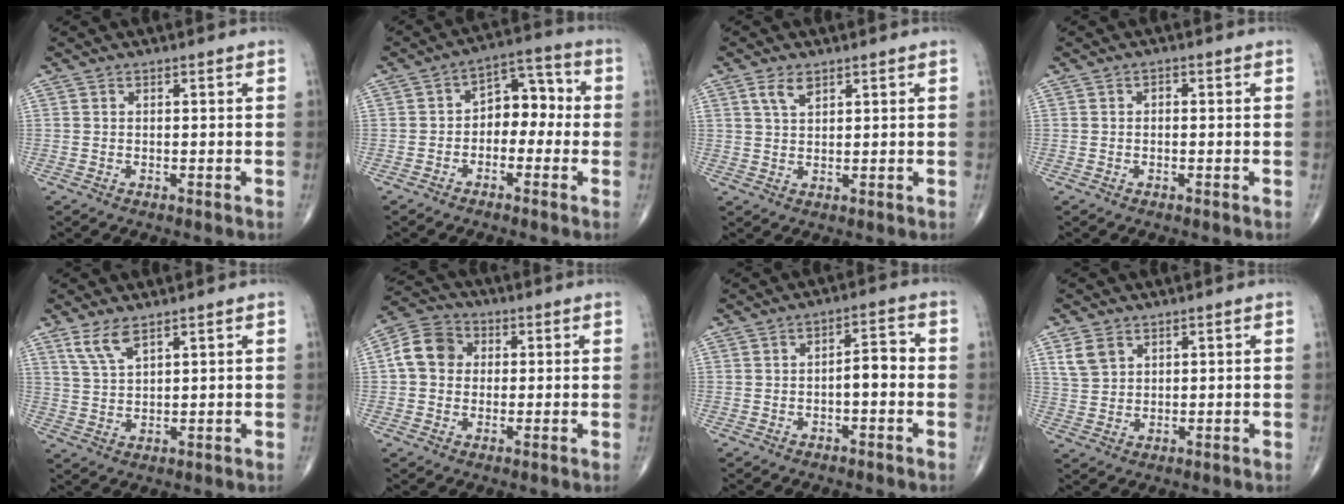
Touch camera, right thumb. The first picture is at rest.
{"total": 8.1, "force": [-1.1, 5.6, 5.8], "torque": [-0.049, 0.043, -0.033]}
{"total": 3.4, "force": [2.0, 1.6, 2.2], "torque": [-0.041, -0.005, 0.043]}
{"total": 0.9, "force": [-0.1, 0.6, 0.6], "torque": [-0.006, 0.003, -0.005]}
{"total": 5.0, "force": [3.4, 1.6, 3.3], "torque": [-0.070, -0.014, 0.075]}
{"total": 8.2, "force": [1.0, 6.9, 4.4], "torque": [-0.069, 0.018, 0.006]}
{"total": 4.5, "force": [-0.9, 2.0, 4.0], "torque": [-0.048, 0.022, -0.018]}
{"total": 4.6, "force": [2.4, 3.2, 2.2], "torque": [-0.036, -0.008, 0.056]}